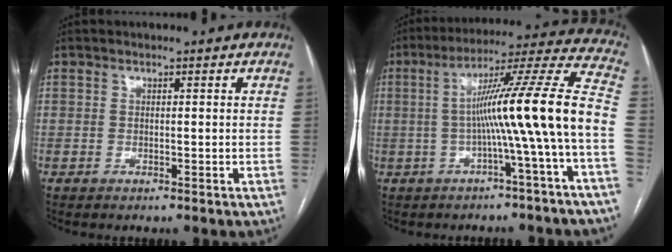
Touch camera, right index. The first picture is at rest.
{"total": 15.4, "force": [-2.5, -2.2, 15.0], "torque": [-0.219, 0.025, -0.047]}